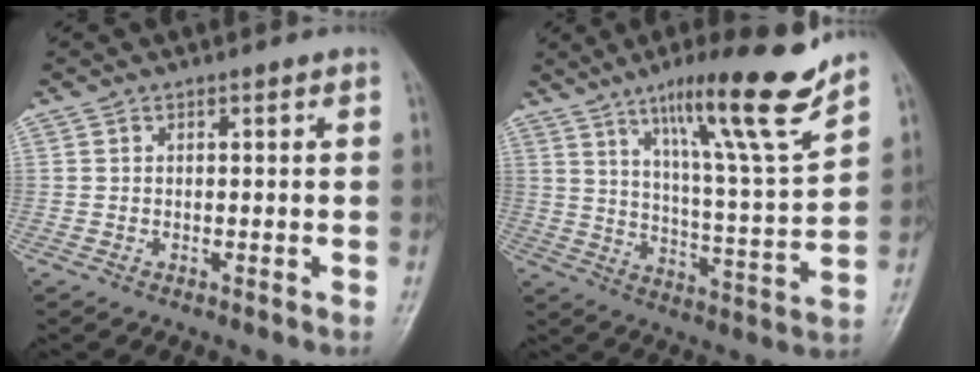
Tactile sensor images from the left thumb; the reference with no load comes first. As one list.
[{"total": 18.2, "force": [12.5, 1.1, 13.2], "torque": [-0.186, -0.072, 0.198]}]